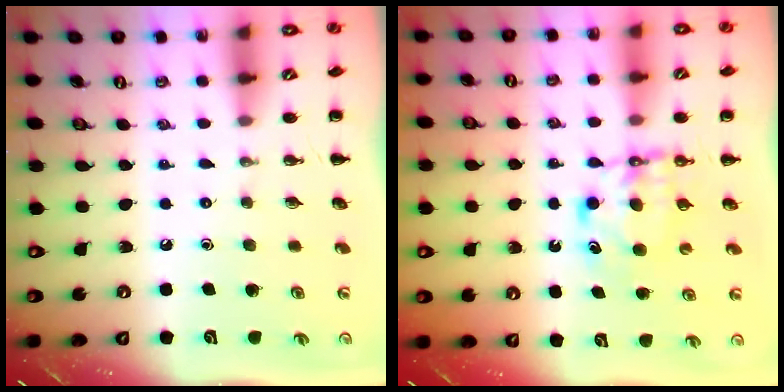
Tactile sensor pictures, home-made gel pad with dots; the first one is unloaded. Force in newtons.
{"total": 6.8, "press": 6.7, "slide": 0.8}